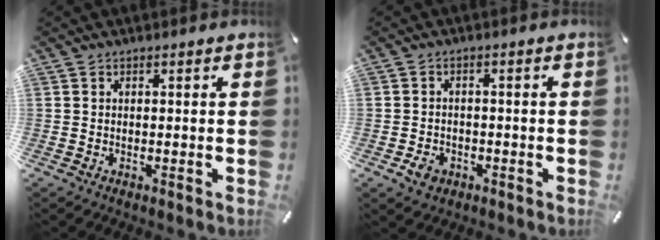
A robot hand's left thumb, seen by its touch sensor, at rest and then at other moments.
{"total": 3.6, "force": [-1.7, 2.9, 1.4], "torque": [-0.028, 0.006, -0.033]}